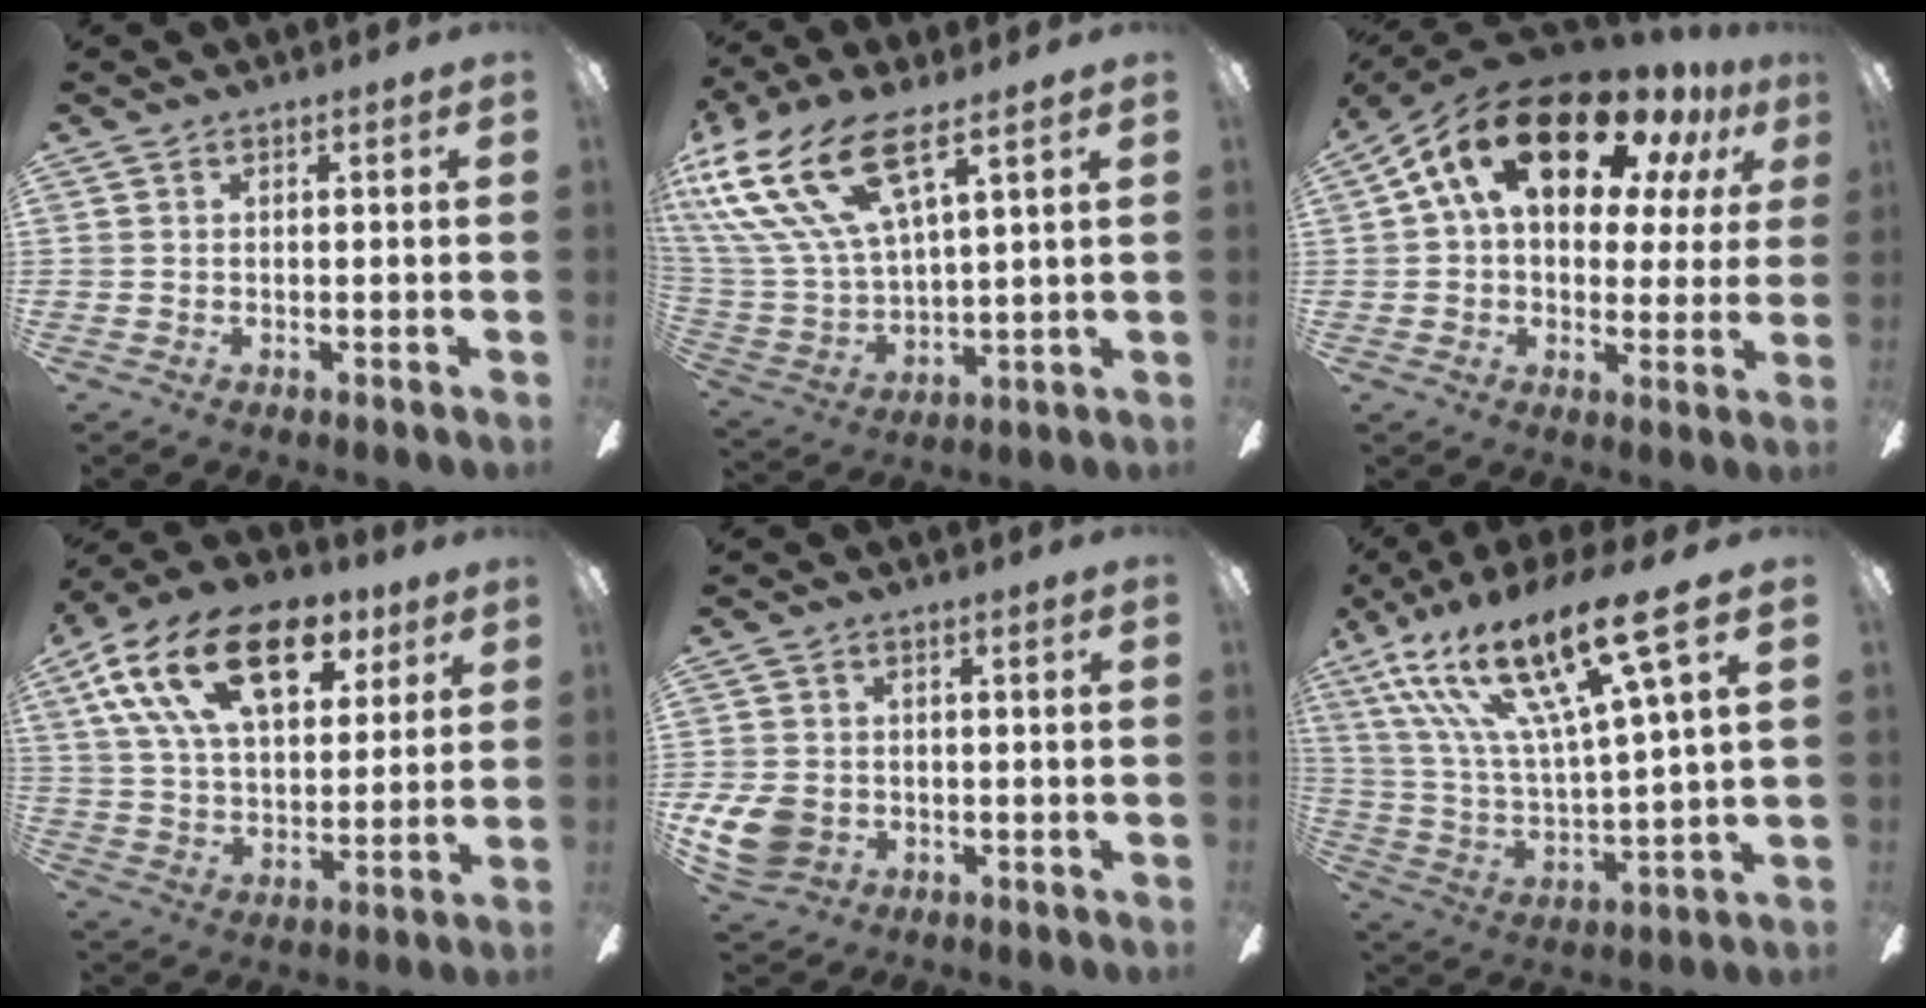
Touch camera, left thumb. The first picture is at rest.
{"total": 22.5, "force": [12.8, 8.9, 16.3], "torque": [-0.372, -0.066, 0.224]}
{"total": 22.6, "force": [11.5, 11.9, 15.4], "torque": [-0.270, -0.052, 0.193]}
{"total": 22.7, "force": [11.3, 12.4, 15.3], "torque": [-0.257, -0.037, 0.195]}
{"total": 8.7, "force": [-2.0, 7.1, 4.5], "torque": [-0.097, 0.010, -0.037]}
{"total": 23.8, "force": [14.5, 5.5, 18.1], "torque": [-0.364, -0.083, 0.234]}